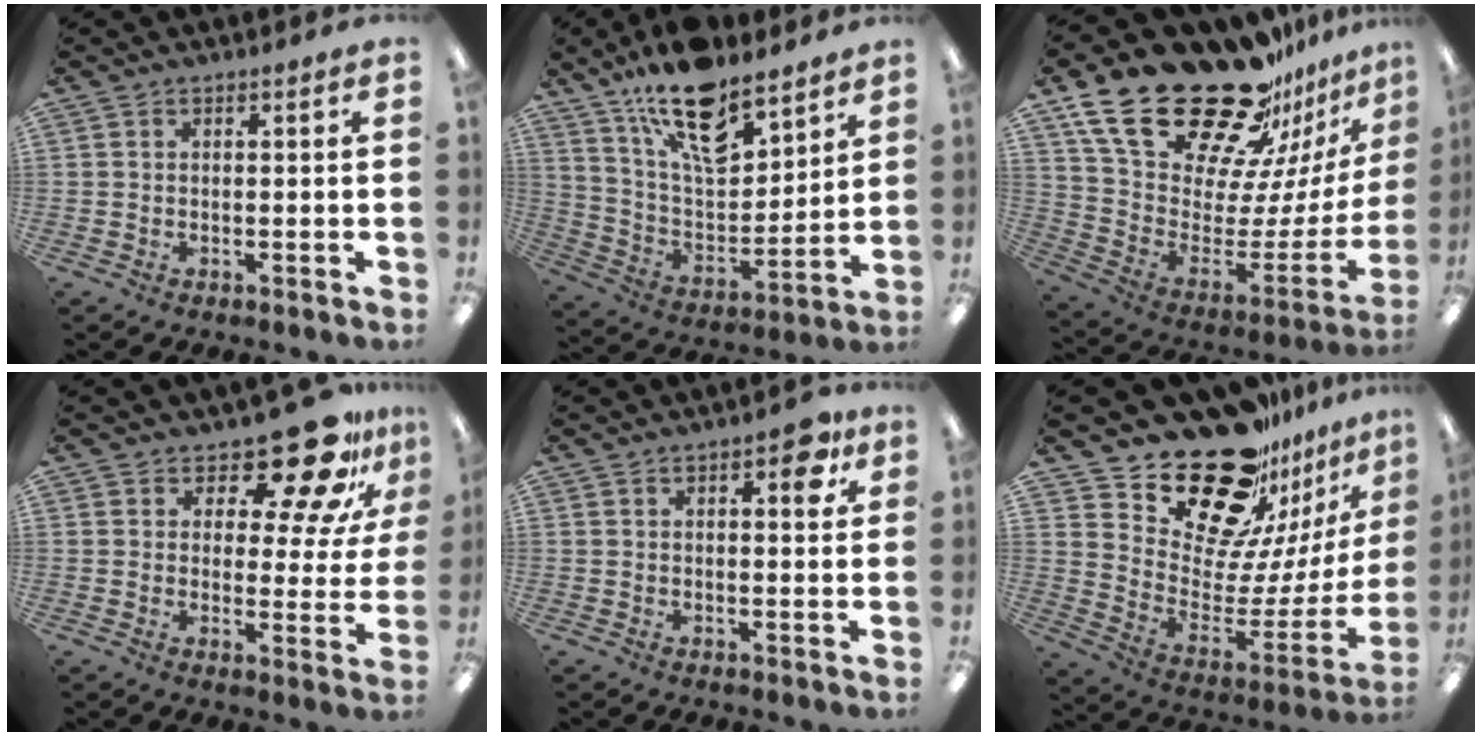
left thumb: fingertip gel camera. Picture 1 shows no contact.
{"total": 18.2, "force": [13.2, 7.4, 10.2], "torque": [-0.176, -0.079, 0.230]}
{"total": 30.3, "force": [21.4, 13.0, 16.9], "torque": [-0.281, -0.158, 0.402]}
{"total": 16.5, "force": [12.6, 5.6, 9.0], "torque": [-0.136, -0.090, 0.213]}
{"total": 6.2, "force": [2.9, 3.0, 4.6], "torque": [-0.050, -0.009, 0.040]}
{"total": 24.7, "force": [19.5, 11.5, 9.9], "torque": [-0.146, -0.143, 0.354]}